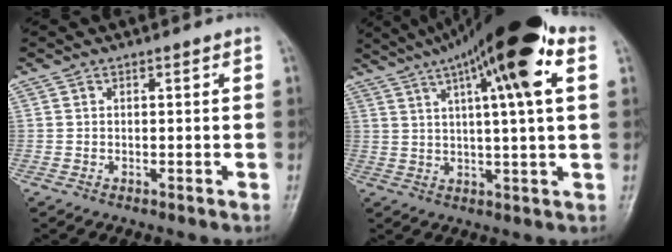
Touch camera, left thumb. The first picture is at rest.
{"total": 18.7, "force": [8.1, 3.3, 16.5], "torque": [-0.264, 0.018, 0.123]}